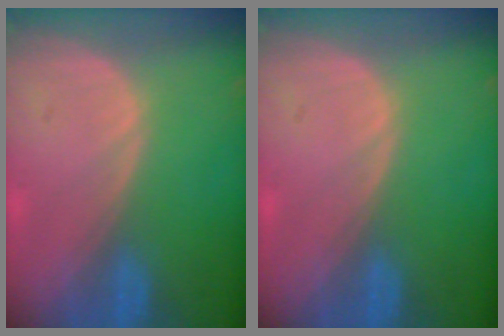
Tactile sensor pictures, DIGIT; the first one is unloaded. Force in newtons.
{"total": 0.0}